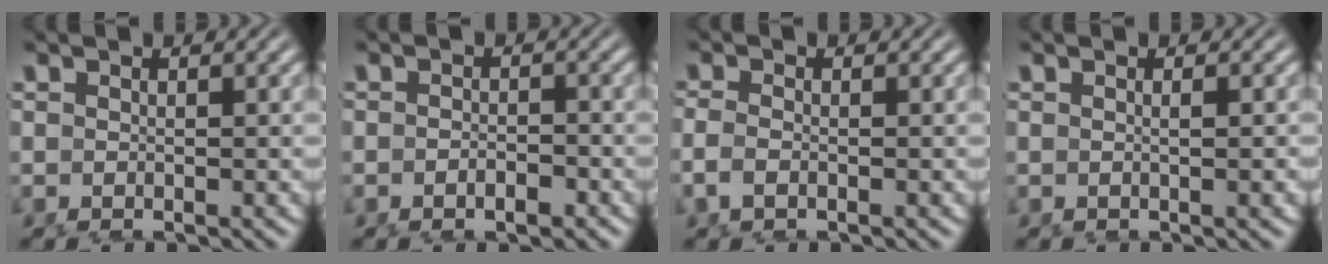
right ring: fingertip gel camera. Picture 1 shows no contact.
{"total": 1.7, "force": [-1.3, 0.5, 0.9], "torque": [-0.003, 0.009, -0.028]}
{"total": 1.5, "force": [-0.5, 0.6, 1.4], "torque": [-0.037, -0.007, -0.005]}
{"total": 0.8, "force": [0.1, -0.7, 0.4], "torque": [-0.005, 0.005, 0.000]}